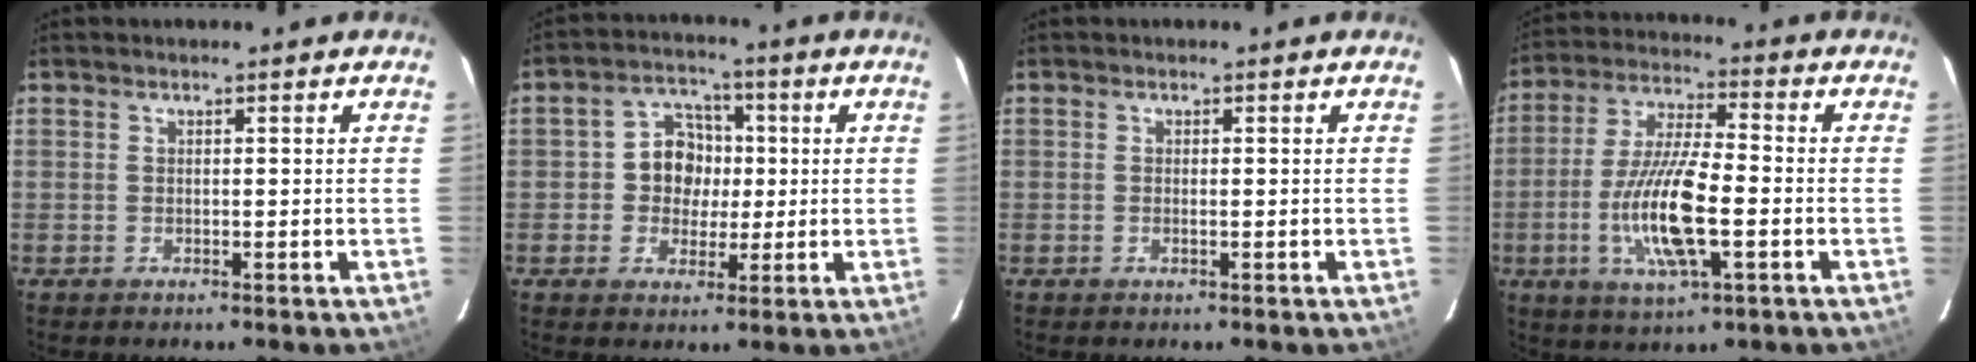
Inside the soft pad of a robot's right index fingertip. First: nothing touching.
{"total": 7.4, "force": [-0.2, 6.7, 3.1], "torque": [-0.058, 0.027, -0.003]}
{"total": 0.7, "force": [-0.2, 0.1, 0.7], "torque": [-0.013, 0.001, -0.003]}
{"total": 14.4, "force": [-3.6, 3.7, 13.4], "torque": [-0.274, -0.007, -0.069]}